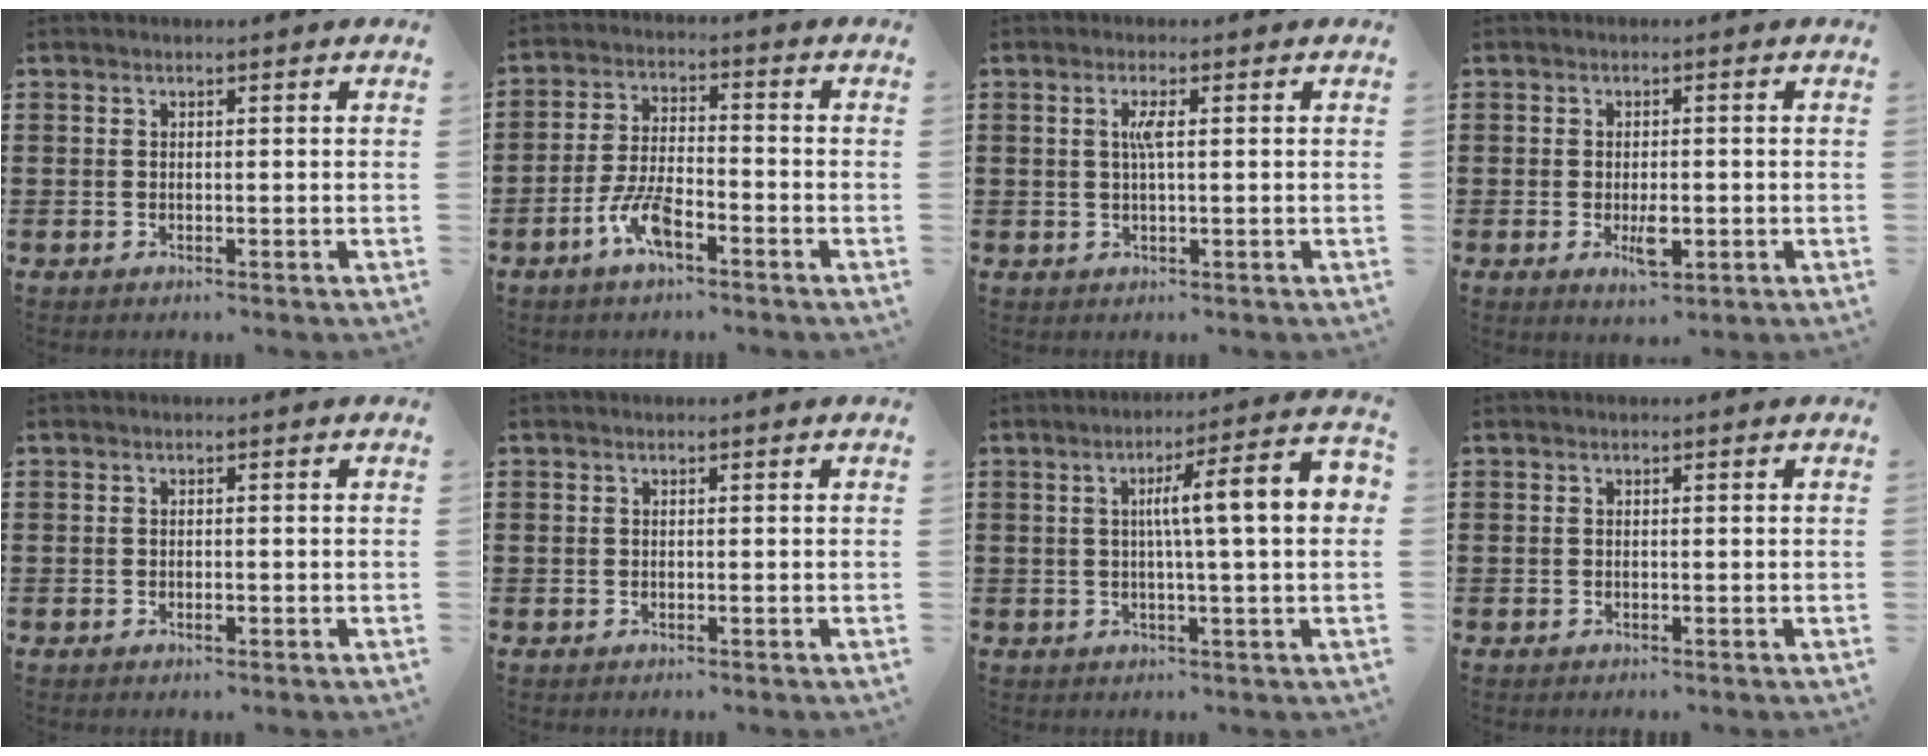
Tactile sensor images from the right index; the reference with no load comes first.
{"total": 6.7, "force": [-3.8, 2.2, 5.1], "torque": [-0.122, -0.002, -0.076]}
{"total": 2.4, "force": [0.4, 0.2, 2.4], "torque": [-0.048, 0.000, 0.005]}
{"total": 4.1, "force": [-1.0, 1.6, 3.6], "torque": [-0.067, 0.002, -0.018]}
{"total": 0.9, "force": [-0.4, 0.3, 0.7], "torque": [-0.014, -0.004, -0.006]}
{"total": 0.0}
{"total": 9.2, "force": [1.2, 0.6, 9.2], "torque": [-0.162, -0.002, 0.011]}
{"total": 0.0}